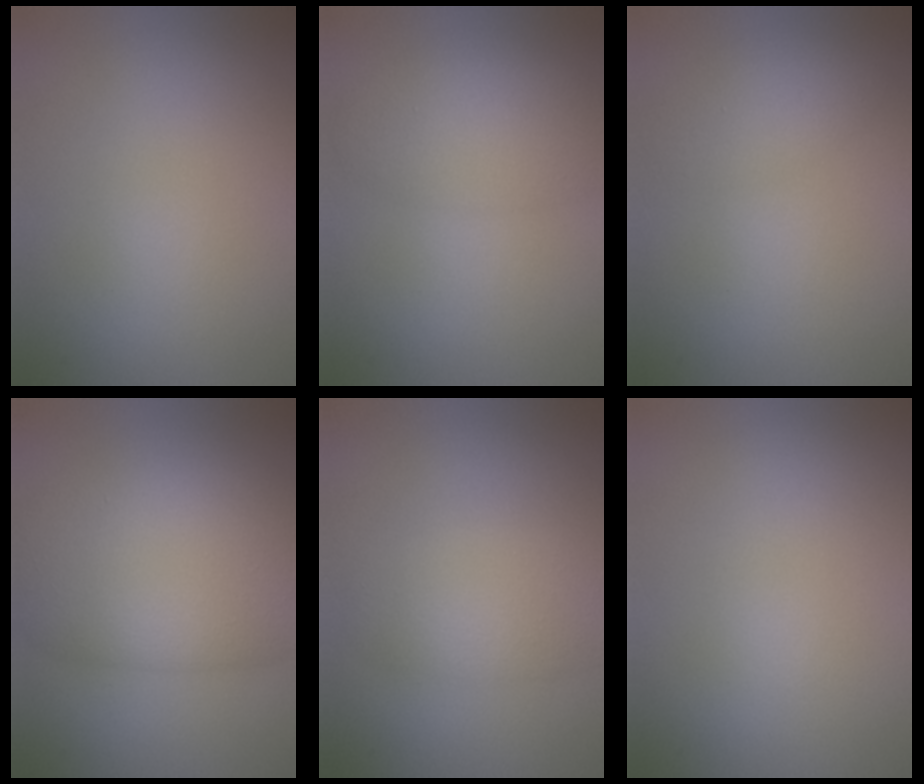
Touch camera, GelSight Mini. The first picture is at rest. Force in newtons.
{"total": 3.9, "press": 3.9, "slide": 0.3}
{"total": 1.5, "press": 1.5, "slide": 0.1}
{"total": 10.1, "press": 10.1, "slide": 0.3}
{"total": 3.4, "press": 3.4, "slide": 0.1}
{"total": 0.0}